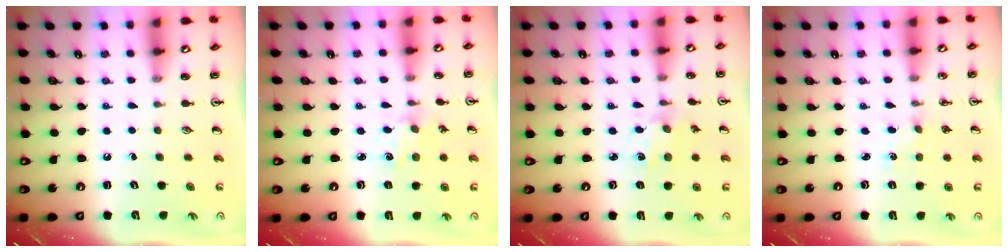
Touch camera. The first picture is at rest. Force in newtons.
{"total": 1.3, "press": 1.3, "slide": 0.3}
{"total": 1.6, "press": 1.6, "slide": 0.2}
{"total": 0.0}